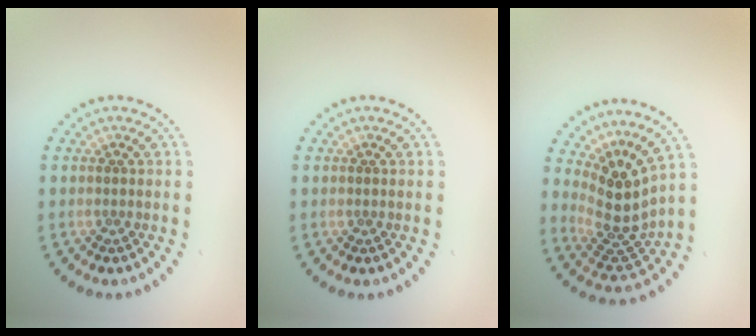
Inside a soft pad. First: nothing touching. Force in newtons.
{"total": 0.0}
{"total": 4.1, "press": 2.9, "slide": 2.9}